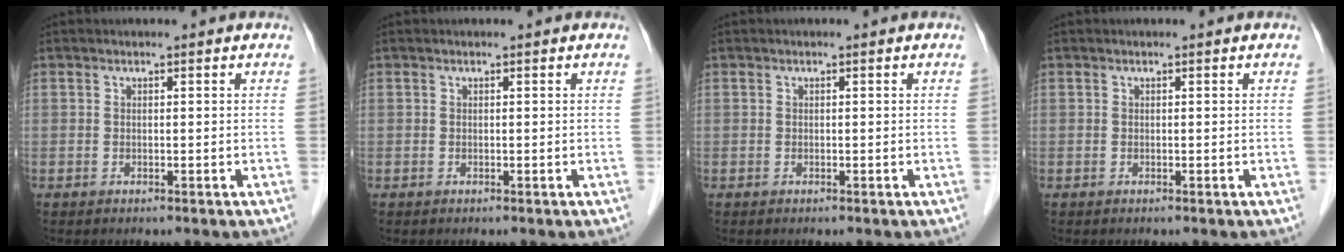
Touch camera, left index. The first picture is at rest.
{"total": 0.0}
{"total": 0.0}
{"total": 0.0}